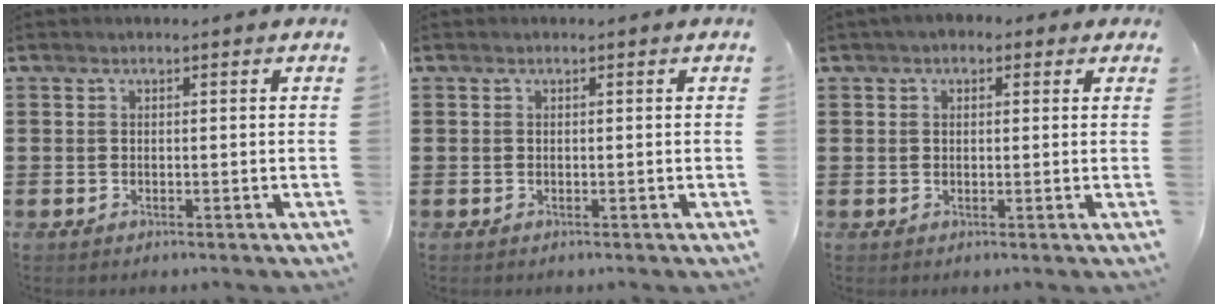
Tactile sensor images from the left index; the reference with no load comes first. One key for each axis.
{"total": 0.0}
{"total": 1.9, "fx": 0.9, "fy": 1.5, "fz": 0.9, "tx": -0.023, "ty": 0.011, "tz": 0.014}